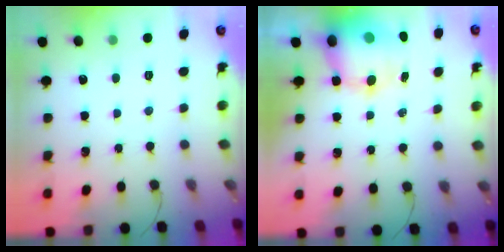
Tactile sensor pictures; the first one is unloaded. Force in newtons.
{"total": 12.2, "press": 11.7, "slide": 3.4}